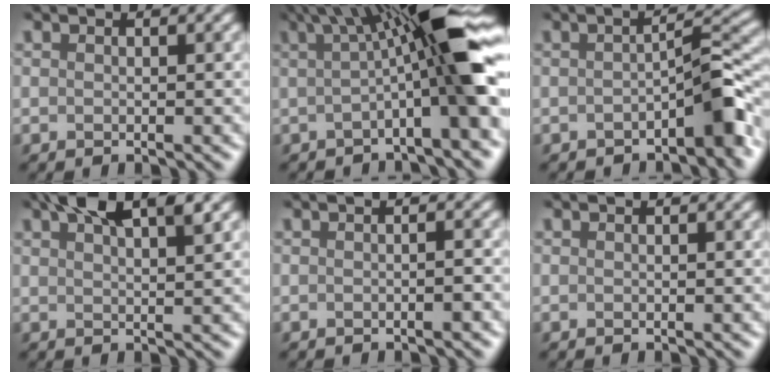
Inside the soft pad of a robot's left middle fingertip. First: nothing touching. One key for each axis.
{"total": 9.8, "fx": 0.7, "fy": 1.2, "fz": 9.7, "tx": -0.131, "ty": 0.029, "tz": 0.006}
{"total": 4.2, "fx": -2.2, "fy": 0.5, "fz": 3.6, "tx": -0.057, "ty": 0.013, "tz": -0.036}
{"total": 3.8, "fx": 2.7, "fy": 0.5, "fz": 2.5, "tx": -0.031, "ty": 0.022, "tz": 0.037}
{"total": 0.9, "fx": -0.3, "fy": 0.3, "fz": 0.8, "tx": -0.004, "ty": 0.004, "tz": -0.011}
{"total": 0.0}